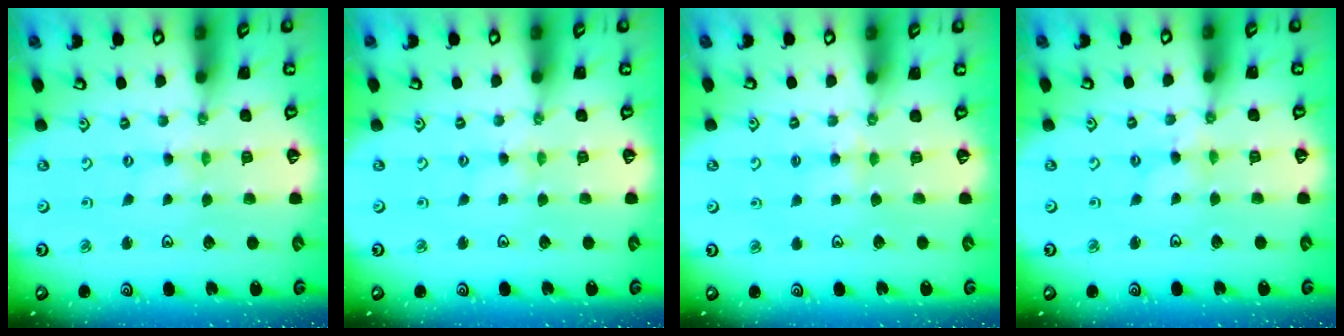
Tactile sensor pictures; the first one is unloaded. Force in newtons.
{"total": 1.8, "press": 1.7, "slide": 0.3}
{"total": 4.3, "press": 4.3, "slide": 0.7}
{"total": 1.3, "press": 1.3, "slide": 0.2}